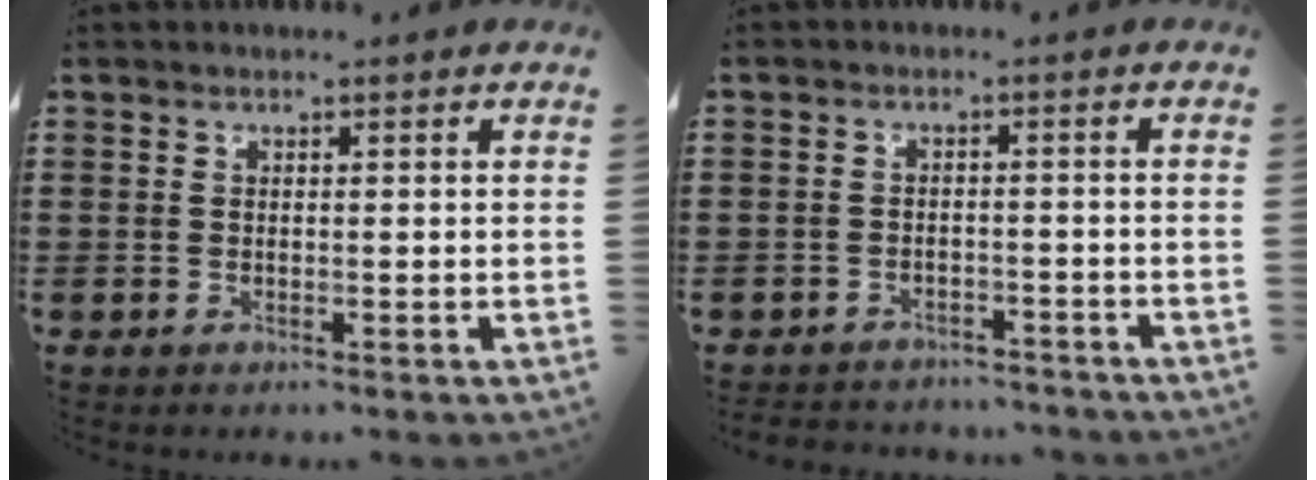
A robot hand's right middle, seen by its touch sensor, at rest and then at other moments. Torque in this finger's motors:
{"motor_torque": [-1.14, 0.48, -1.05, -0.21]}